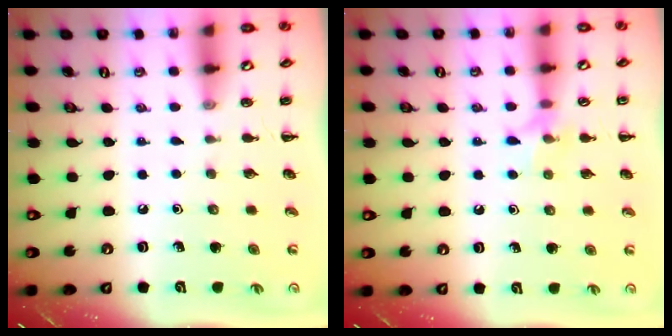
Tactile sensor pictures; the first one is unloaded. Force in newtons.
{"total": 7.0, "press": 6.9, "slide": 1.2}